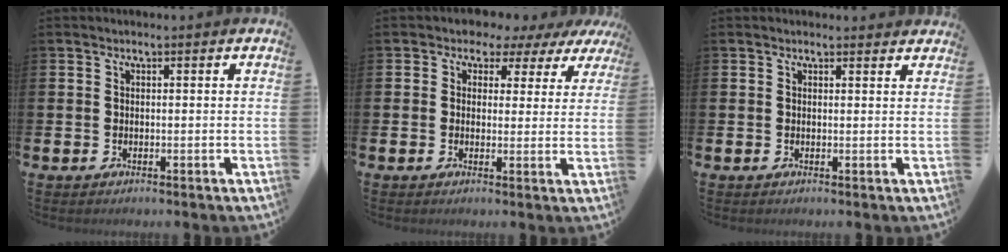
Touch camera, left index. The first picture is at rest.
{"total": 2.4, "force": [1.2, 2.1, 0.1], "torque": [-0.017, -0.007, 0.012]}
{"total": 0.8, "force": [0.8, 0.2, 0.1], "torque": [0.005, -0.001, 0.012]}